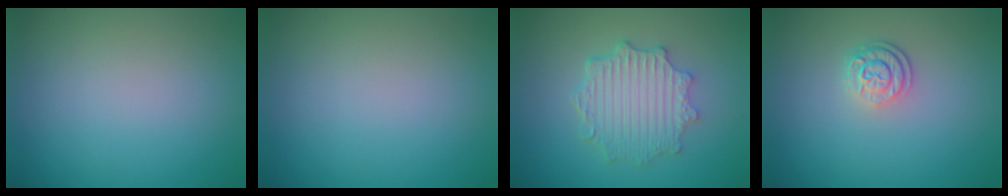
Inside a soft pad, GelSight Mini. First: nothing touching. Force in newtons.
{"total": 0.0}
{"total": 4.7, "press": 3.7, "slide": 2.8}
{"total": 2.6, "press": 1.9, "slide": 1.7}